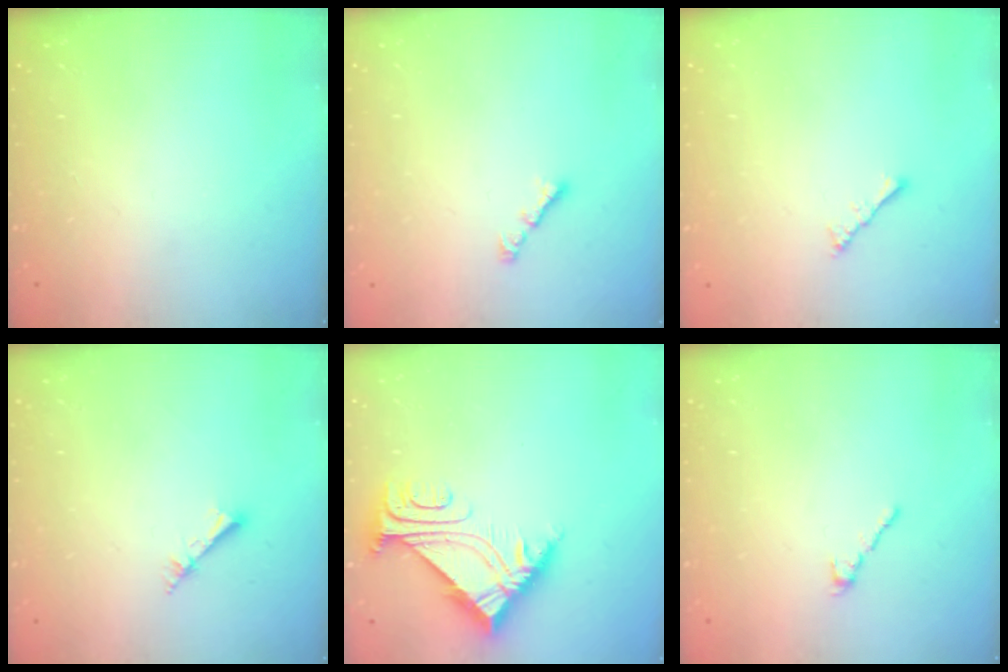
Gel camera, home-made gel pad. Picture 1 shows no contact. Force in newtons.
{"total": 1.9, "press": 1.8, "slide": 0.6}
{"total": 2.2, "press": 2.1, "slide": 0.5}
{"total": 2.6, "press": 2.6, "slide": 0.3}
{"total": 7.0, "press": 7.0, "slide": 0.7}
{"total": 1.7, "press": 1.5, "slide": 0.6}